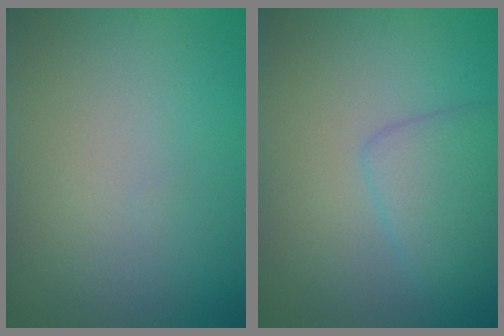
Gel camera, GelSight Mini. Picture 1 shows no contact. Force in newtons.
{"total": 3.2, "press": 3.2, "slide": 0.2}